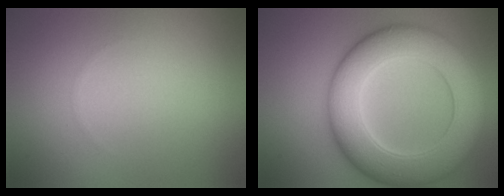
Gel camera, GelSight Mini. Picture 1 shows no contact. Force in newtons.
{"total": 10.7, "press": 10.7, "slide": 0.4}